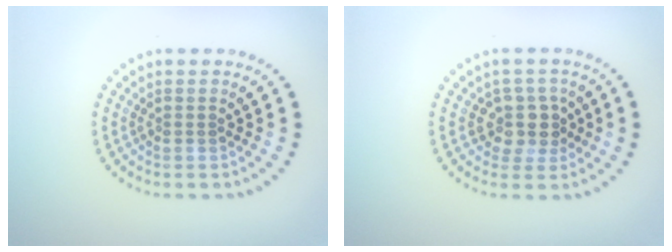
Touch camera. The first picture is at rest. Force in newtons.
{"total": 2.8, "press": 2.4, "slide": 1.5}